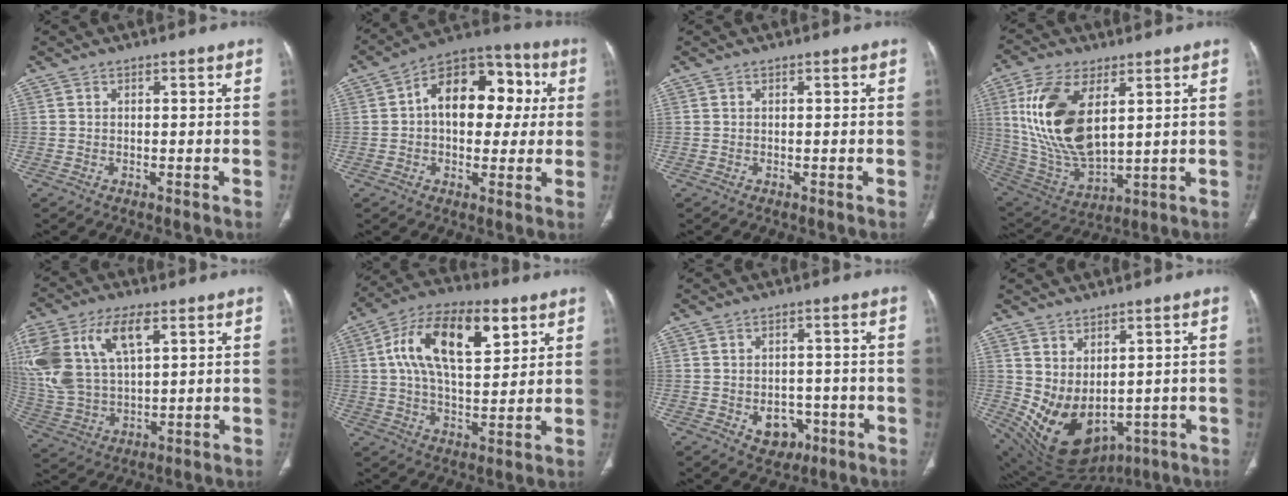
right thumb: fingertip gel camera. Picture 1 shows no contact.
{"total": 16.5, "force": [2.3, 10.7, 12.4], "torque": [-0.137, 0.035, 0.026]}
{"total": 0.0}
{"total": 19.4, "force": [5.2, 9.8, 15.9], "torque": [-0.313, -0.027, 0.112]}
{"total": 20.4, "force": [7.7, 11.0, 15.3], "torque": [-0.347, 0.002, 0.153]}
{"total": 17.9, "force": [6.4, 8.7, 14.3], "torque": [-0.231, 0.000, 0.106]}
{"total": 6.1, "force": [-2.2, 4.7, 3.2], "torque": [-0.017, 0.015, -0.021]}
{"total": 13.0, "force": [-0.8, 8.5, 9.9], "torque": [-0.161, -0.017, 0.028]}